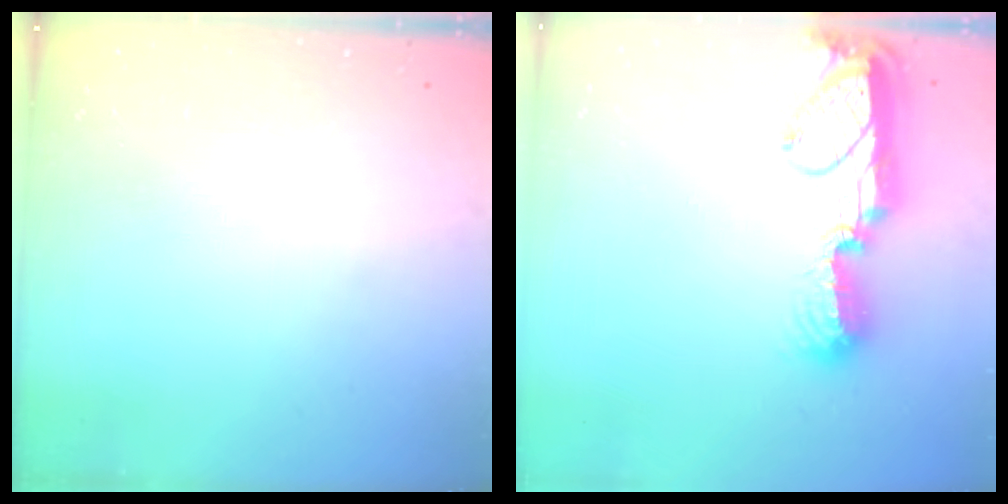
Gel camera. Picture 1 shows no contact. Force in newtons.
{"total": 12.4, "press": 12.3, "slide": 1.2}